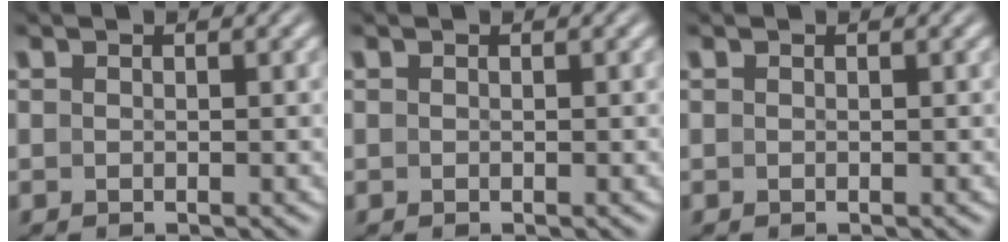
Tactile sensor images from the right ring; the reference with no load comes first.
{"total": 0.0}
{"total": 0.0}